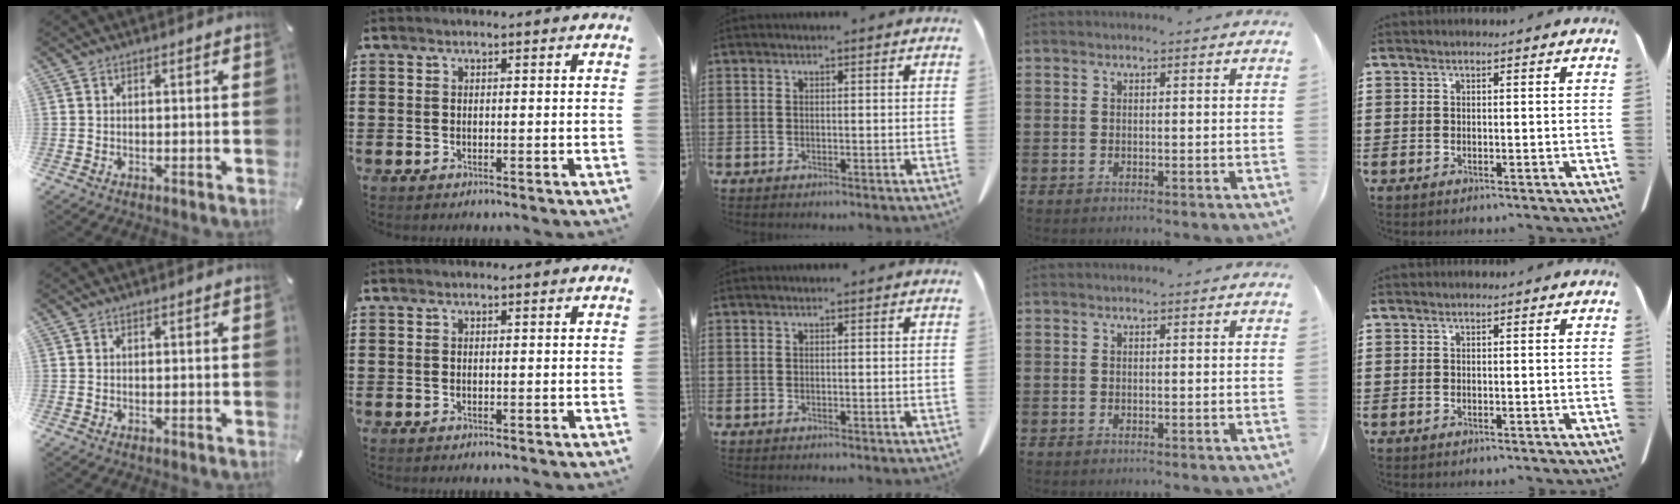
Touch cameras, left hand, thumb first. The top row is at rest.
{}